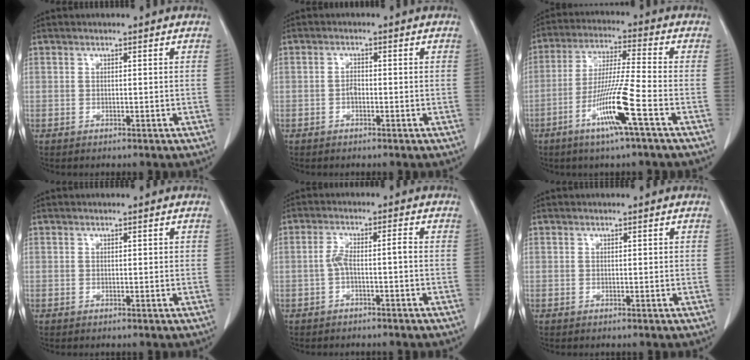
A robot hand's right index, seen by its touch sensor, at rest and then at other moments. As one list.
[{"total": 1.2, "force": [-0.5, 0.6, 1.0], "torque": [-0.018, 0.004, -0.010]}, {"total": 11.1, "force": [-4.9, -1.0, 9.9], "torque": [-0.194, -0.014, -0.097]}, {"total": 0.7, "force": [0.2, 0.4, 0.6], "torque": [-0.007, 0.003, 0.005]}, {"total": 3.5, "force": [-1.0, 0.6, 3.3], "torque": [-0.066, 0.017, -0.017]}, {"total": 0.0}]